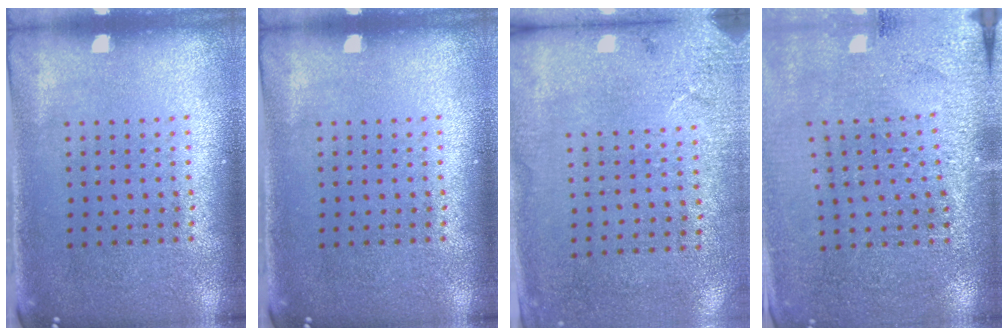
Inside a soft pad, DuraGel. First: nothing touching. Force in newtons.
{"total": 0.0}
{"total": 2.6, "press": 2.1, "slide": 1.5}
{"total": 2.8, "press": 2.8, "slide": 0.1}